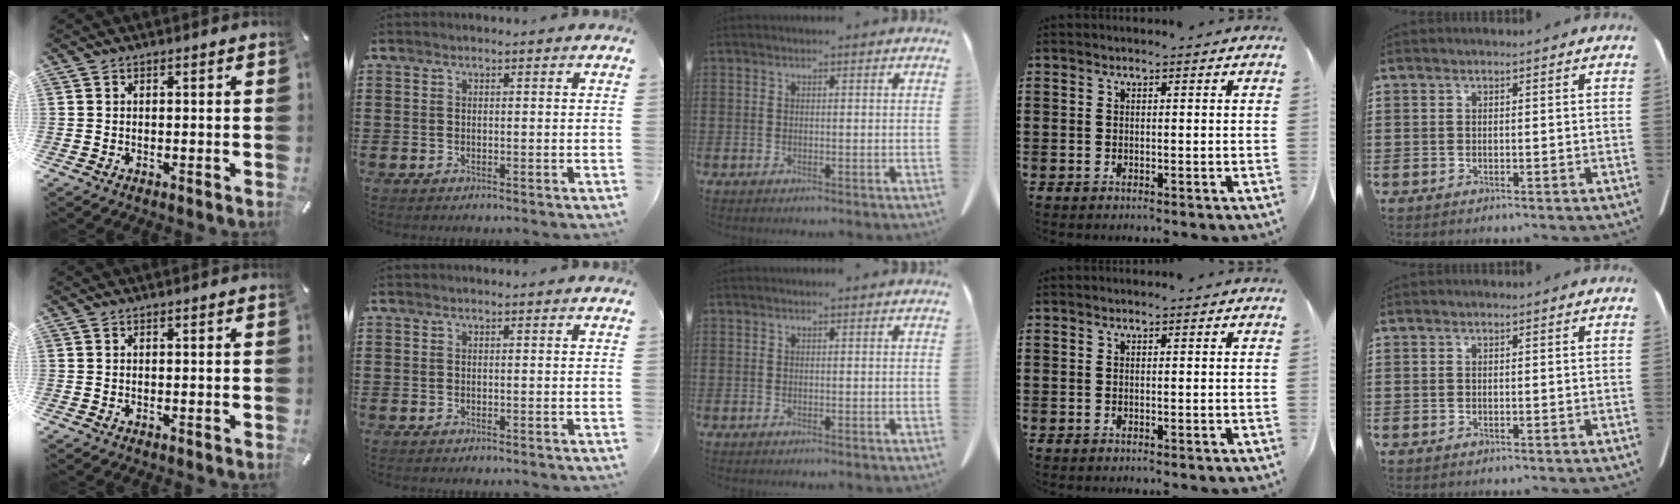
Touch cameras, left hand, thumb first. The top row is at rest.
{}